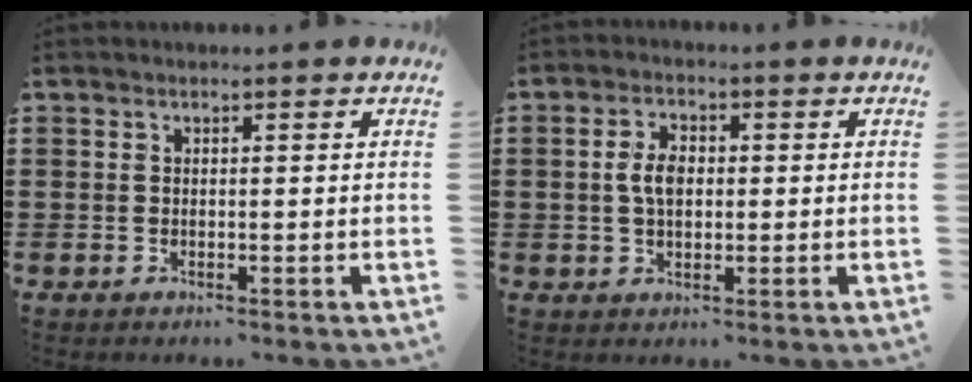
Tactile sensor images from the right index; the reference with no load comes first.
{"total": 4.3, "force": [0.2, 2.5, 3.5], "torque": [-0.079, 0.008, 0.000]}